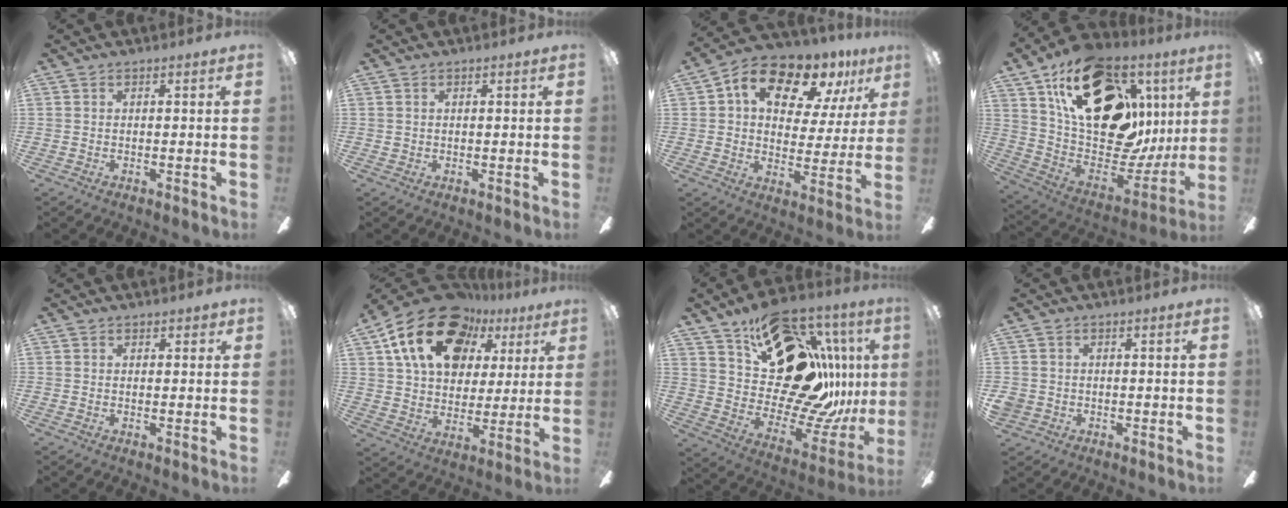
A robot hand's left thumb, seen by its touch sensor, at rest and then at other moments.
{"total": 0.8, "force": [0.2, 0.7, 0.1], "torque": [-0.003, 0.005, 0.003]}
{"total": 15.5, "force": [9.6, 8.2, 8.9], "torque": [-0.148, -0.046, 0.167]}
{"total": 29.1, "force": [13.0, 16.6, 20.0], "torque": [-0.328, -0.066, 0.253]}
{"total": 1.2, "force": [0.6, 0.9, 0.6], "torque": [0.004, -0.002, 0.007]}
{"total": 21.8, "force": [11.8, 14.1, 11.6], "torque": [-0.206, -0.048, 0.214]}
{"total": 26.9, "force": [11.0, 15.7, 18.8], "torque": [-0.266, -0.079, 0.227]}
{"total": 2.5, "force": [-0.6, 2.4, 0.5], "torque": [-0.009, 0.007, -0.012]}